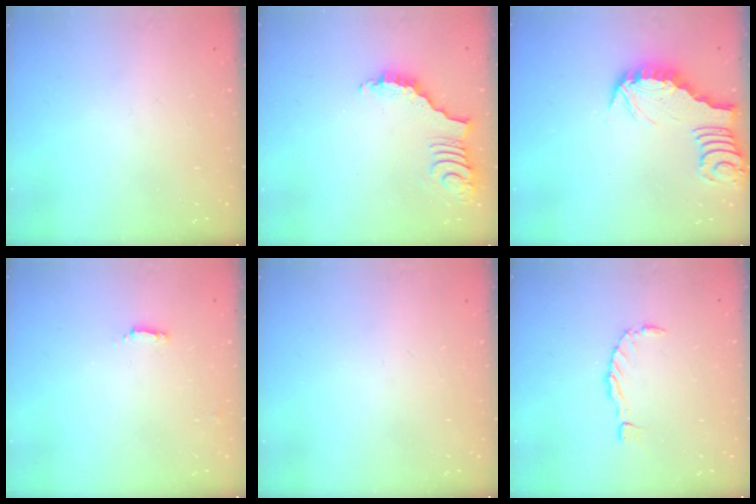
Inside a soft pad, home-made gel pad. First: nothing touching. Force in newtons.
{"total": 3.7, "press": 3.6, "slide": 0.7}
{"total": 2.6, "press": 2.6, "slide": 0.2}
{"total": 1.3, "press": 1.3, "slide": 0.4}
{"total": 0.0}
{"total": 0.0}